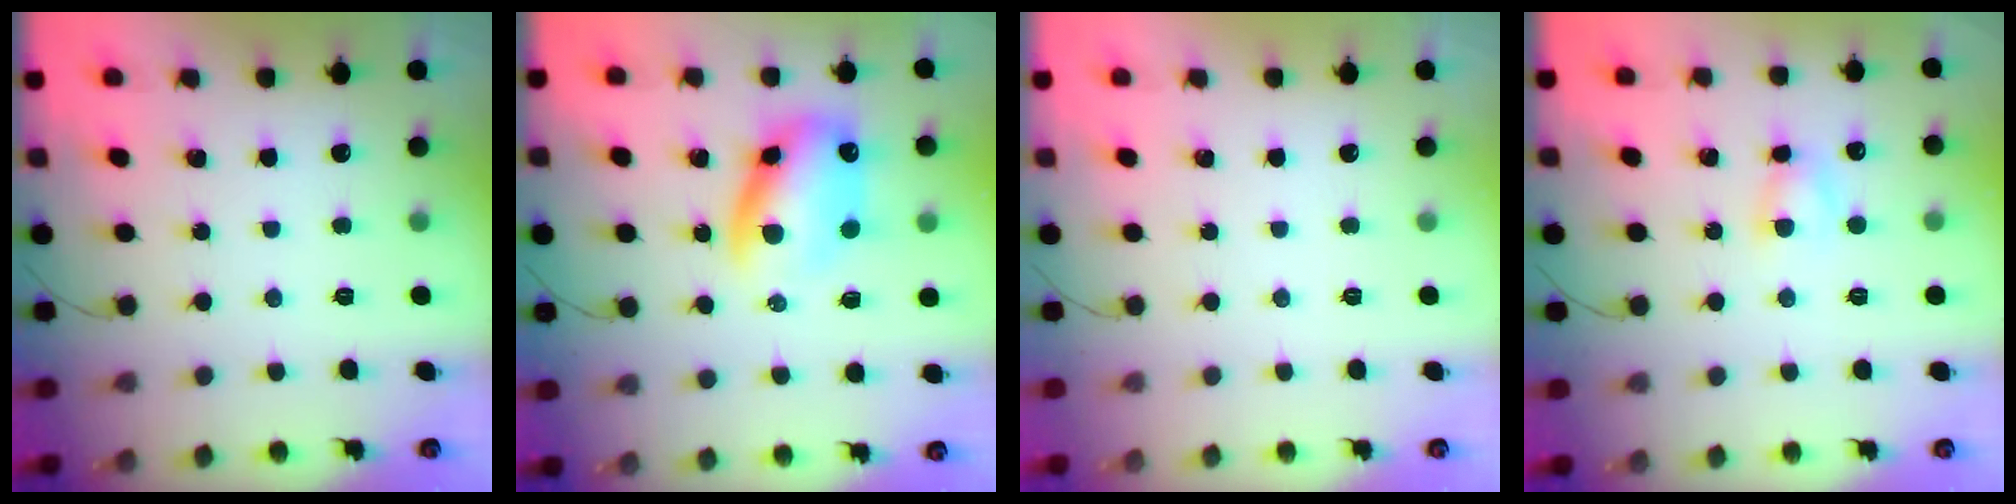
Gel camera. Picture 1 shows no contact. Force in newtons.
{"total": 12.4, "press": 12.0, "slide": 3.1}
{"total": 0.0}
{"total": 4.0, "press": 3.8, "slide": 1.0}